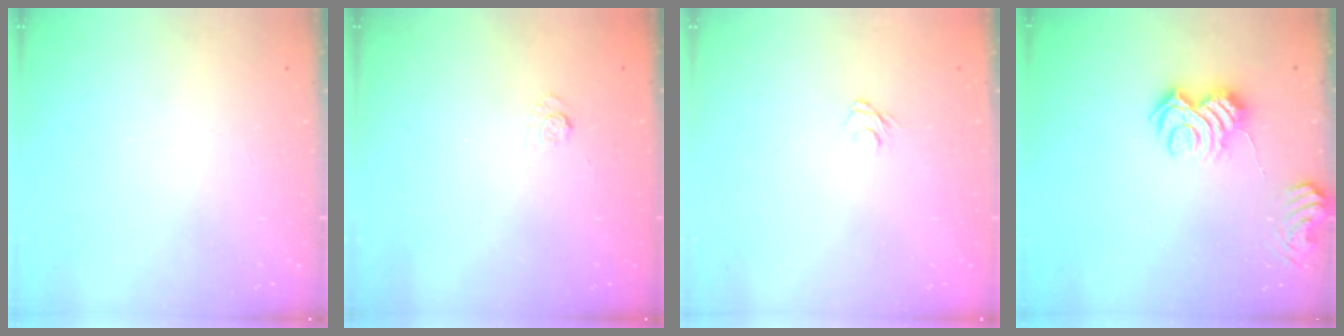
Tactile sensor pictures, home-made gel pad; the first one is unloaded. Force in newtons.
{"total": 2.2, "press": 1.6, "slide": 1.4}
{"total": 7.4, "press": 7.3, "slide": 1.2}
{"total": 6.9, "press": 6.9, "slide": 0.5}